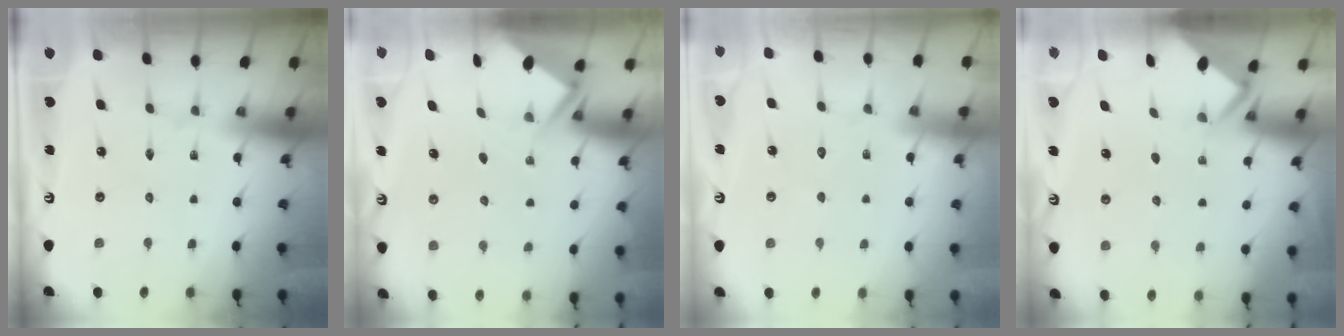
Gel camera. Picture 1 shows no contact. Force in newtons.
{"total": 2.9, "press": 2.8, "slide": 0.4}
{"total": 4.6, "press": 4.5, "slide": 0.6}
{"total": 2.5, "press": 2.5, "slide": 0.1}